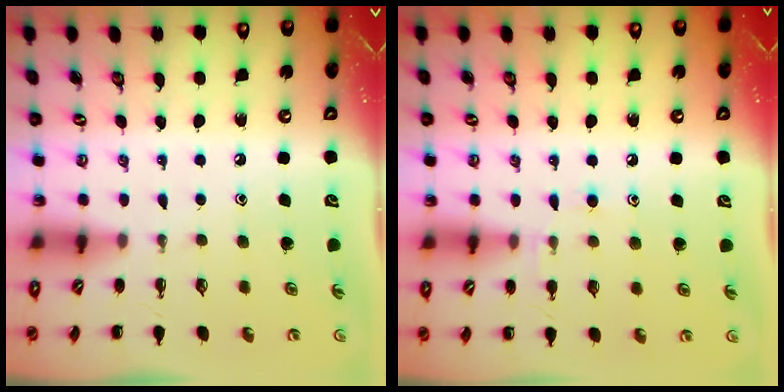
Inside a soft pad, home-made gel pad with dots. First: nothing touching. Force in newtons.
{"total": 6.8, "press": 6.4, "slide": 2.3}